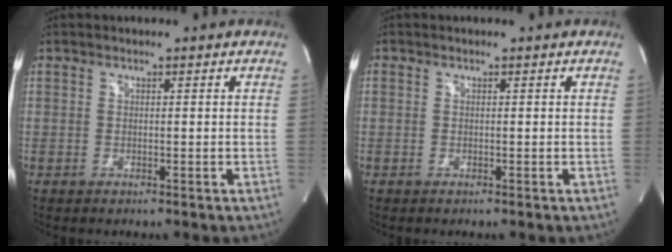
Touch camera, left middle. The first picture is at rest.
{"total": 0.0}